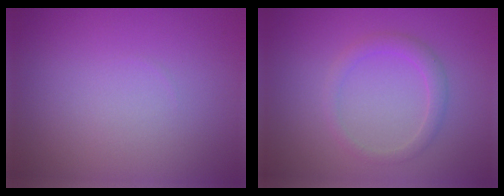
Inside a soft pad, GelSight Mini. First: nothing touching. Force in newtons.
{"total": 1.9, "press": 1.9, "slide": 0.1}